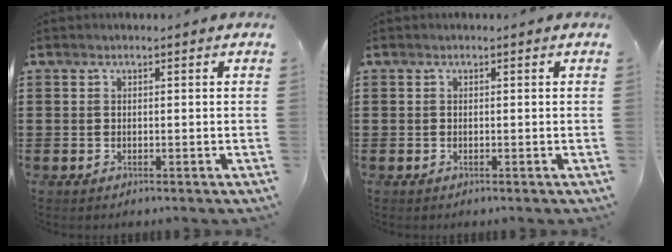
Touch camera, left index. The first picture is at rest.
{"total": 0.0}